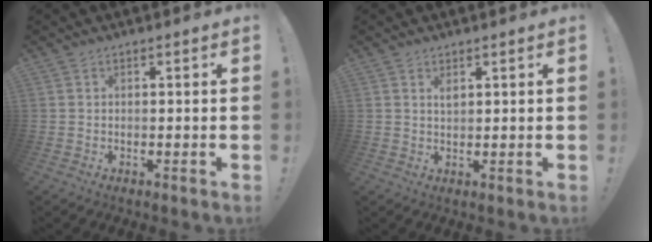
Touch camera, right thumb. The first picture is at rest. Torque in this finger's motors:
{"motor_torque": [-0.20, 0.10, -0.11, 0.06, 0.01]}